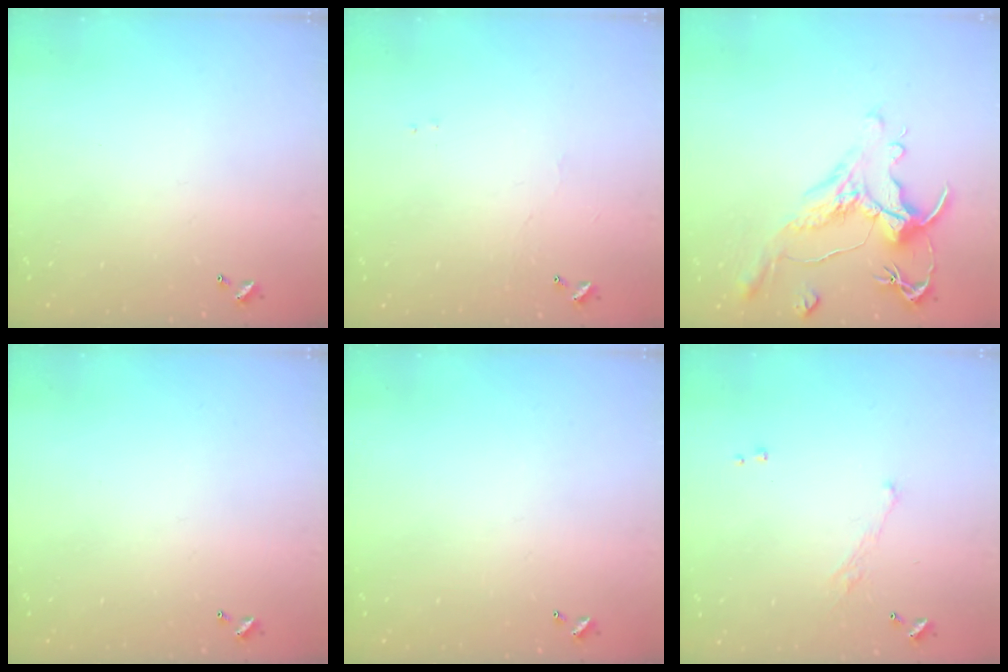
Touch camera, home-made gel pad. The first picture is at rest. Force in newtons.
{"total": 1.2, "press": 1.1, "slide": 0.3}
{"total": 1.7, "press": 0.9, "slide": 1.4}
{"total": 0.0}
{"total": 0.0}
{"total": 1.9, "press": 1.7, "slide": 0.8}